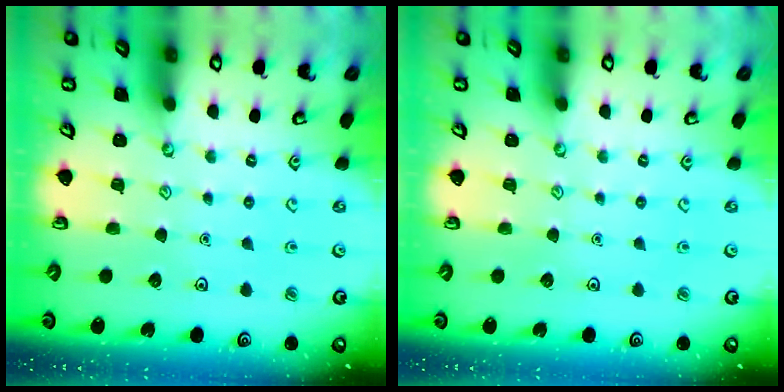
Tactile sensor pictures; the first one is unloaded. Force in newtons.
{"total": 0.0}